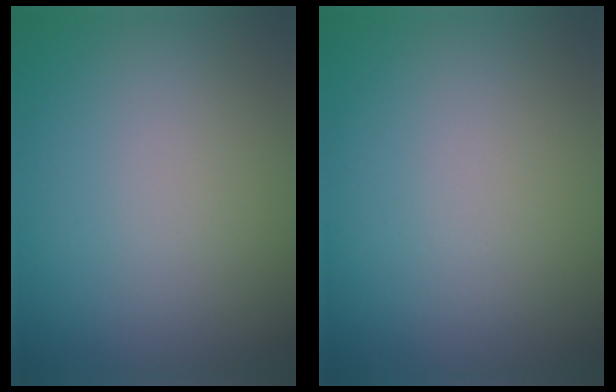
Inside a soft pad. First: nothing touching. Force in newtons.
{"total": 0.0}